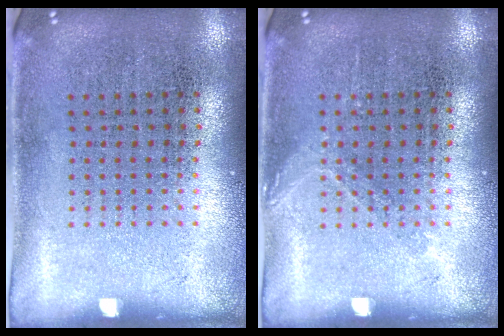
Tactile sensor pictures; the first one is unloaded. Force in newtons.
{"total": 0.9, "press": 0.8, "slide": 0.3}